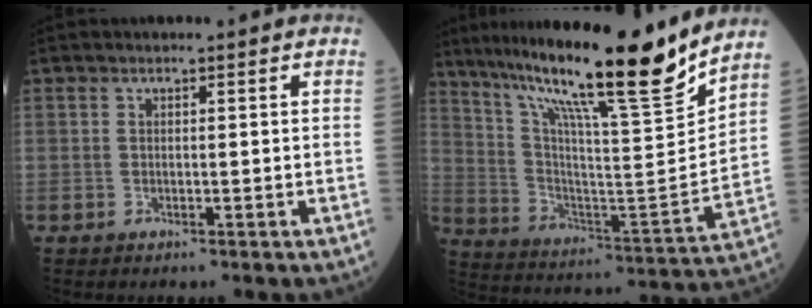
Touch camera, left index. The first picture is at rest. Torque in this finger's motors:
{"motor_torque": [0.91, -1.23, 0.57, 0.21]}